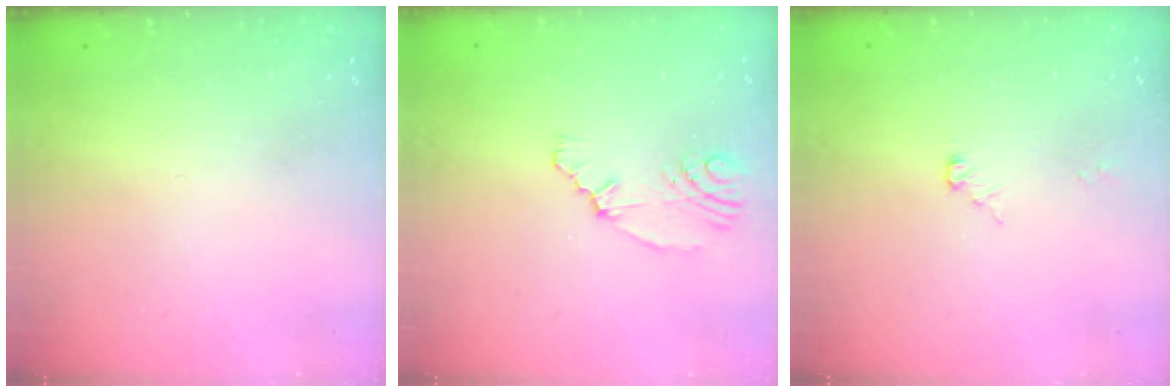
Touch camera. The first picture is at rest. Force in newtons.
{"total": 4.4, "press": 2.2, "slide": 3.8}
{"total": 3.8, "press": 3.8, "slide": 0.4}